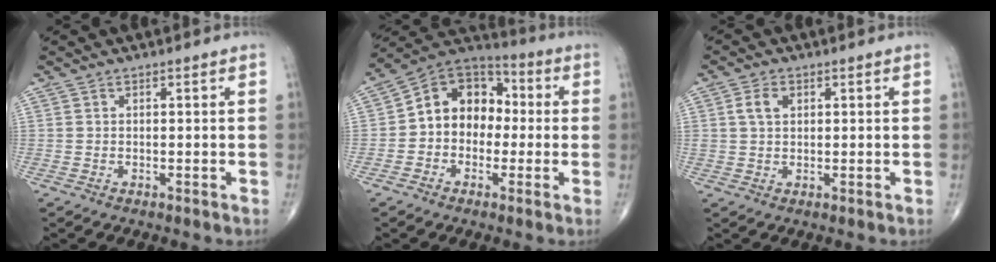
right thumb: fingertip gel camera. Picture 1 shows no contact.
{"total": 12.5, "force": [-0.3, 9.9, 7.6], "torque": [-0.080, 0.044, -0.024]}
{"total": 3.4, "force": [1.0, 2.3, 2.3], "torque": [-0.041, 0.002, 0.019]}